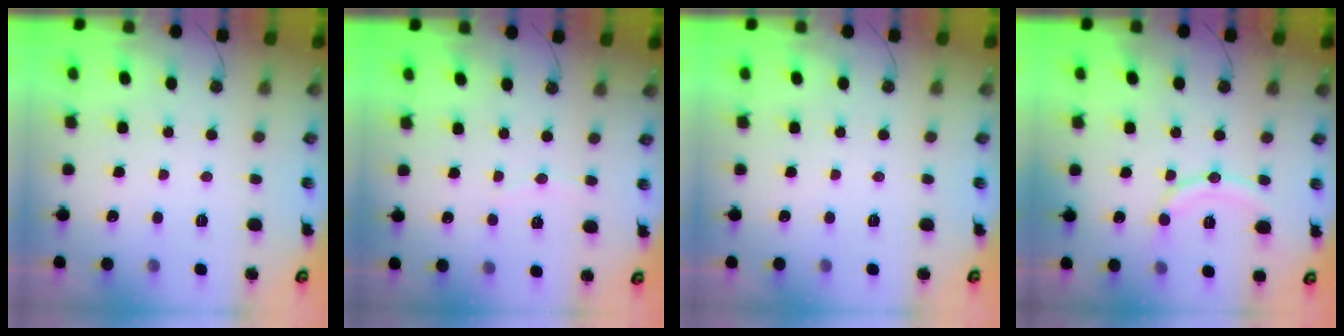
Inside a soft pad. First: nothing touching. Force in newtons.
{"total": 3.0, "press": 3.0, "slide": 0.3}
{"total": 0.0}
{"total": 11.3, "press": 11.2, "slide": 0.8}